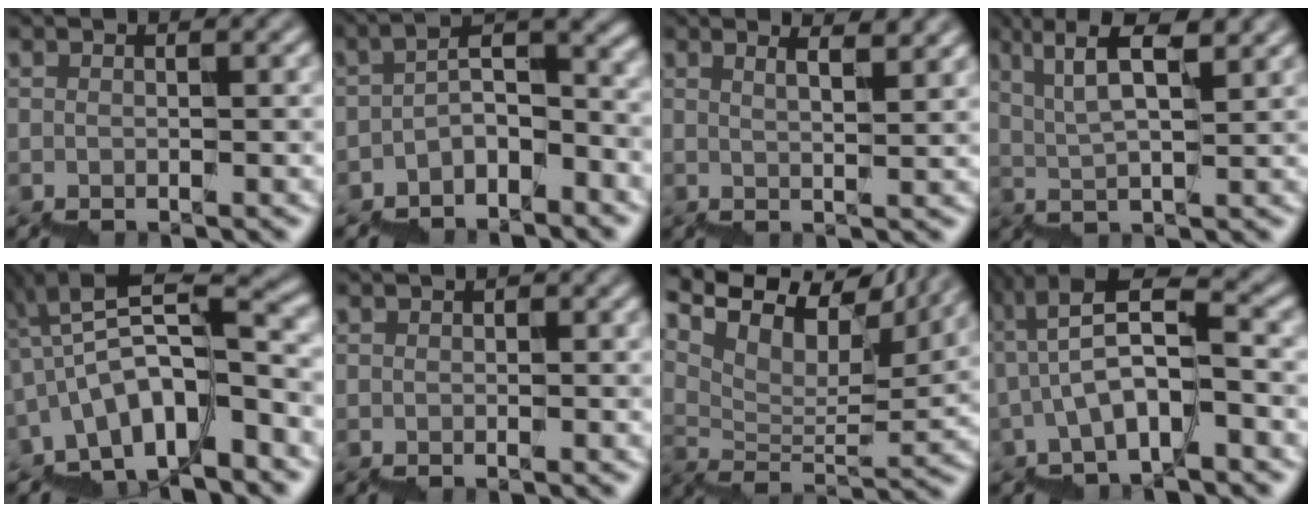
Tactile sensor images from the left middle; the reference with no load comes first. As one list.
[{"total": 4.9, "force": [-2.9, 1.8, 3.6], "torque": [-0.055, 0.017, -0.050]}, {"total": 4.0, "force": [2.5, 1.1, 3.0], "torque": [-0.020, 0.018, 0.031]}, {"total": 5.6, "force": [4.2, 1.0, 3.6], "torque": [-0.055, 0.018, 0.077]}, {"total": 9.4, "force": [-2.9, 3.2, 8.4], "torque": [-0.131, 0.032, -0.048]}, {"total": 0.0}, {"total": 11.8, "force": [10.3, 2.7, 5.1], "torque": [-0.111, 0.034, 0.168]}, {"total": 5.8, "force": [-0.9, 1.5, 5.5], "torque": [-0.094, 0.029, -0.014]}]